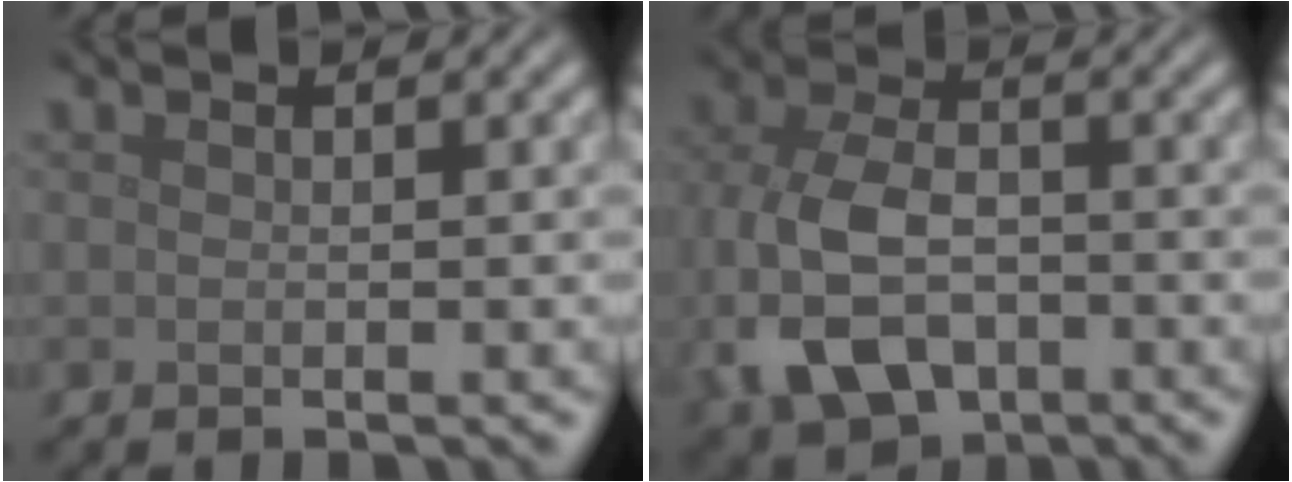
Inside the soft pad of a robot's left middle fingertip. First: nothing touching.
{"total": 7.7, "force": [-2.6, 5.0, 5.3], "torque": [-0.122, -0.013, -0.054]}